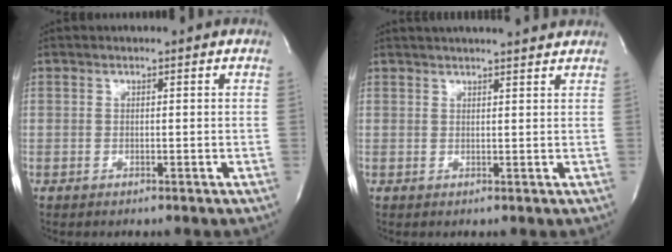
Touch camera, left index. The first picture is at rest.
{"total": 9.5, "force": [8.9, 0.5, 3.5], "torque": [-0.054, 0.016, 0.107]}